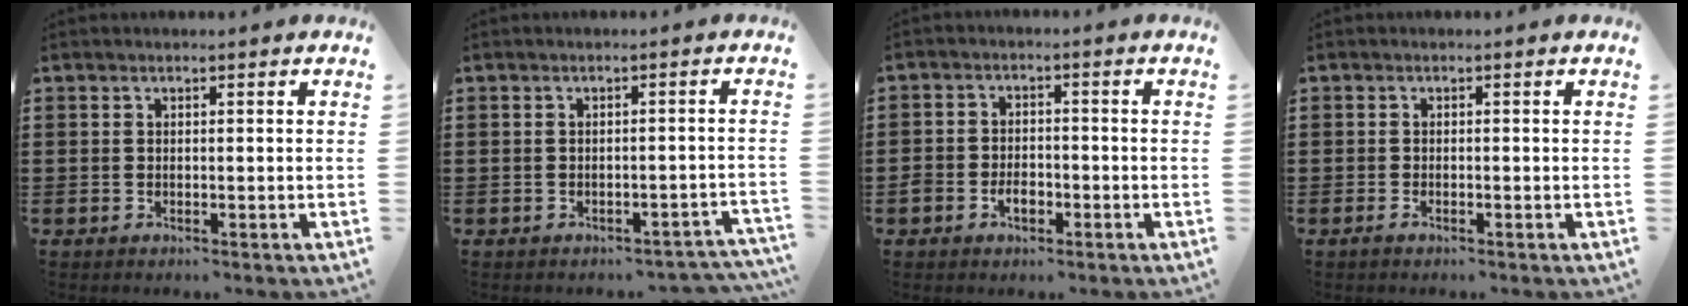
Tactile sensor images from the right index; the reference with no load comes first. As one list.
[{"total": 1.5, "force": [-1.4, 0.4, 0.4], "torque": [-0.014, 0.003, -0.031]}, {"total": 3.2, "force": [-1.6, 2.1, 1.8], "torque": [-0.036, 0.005, -0.029]}, {"total": 0.6, "force": [-0.4, 0.1, 0.4], "torque": [-0.009, -0.004, -0.007]}]